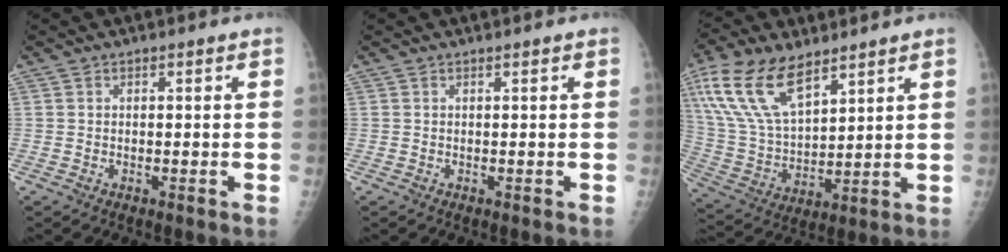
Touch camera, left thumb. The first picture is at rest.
{"total": 0.0}
{"total": 17.5, "force": [10.2, 8.2, 11.6], "torque": [-0.217, -0.034, 0.204]}